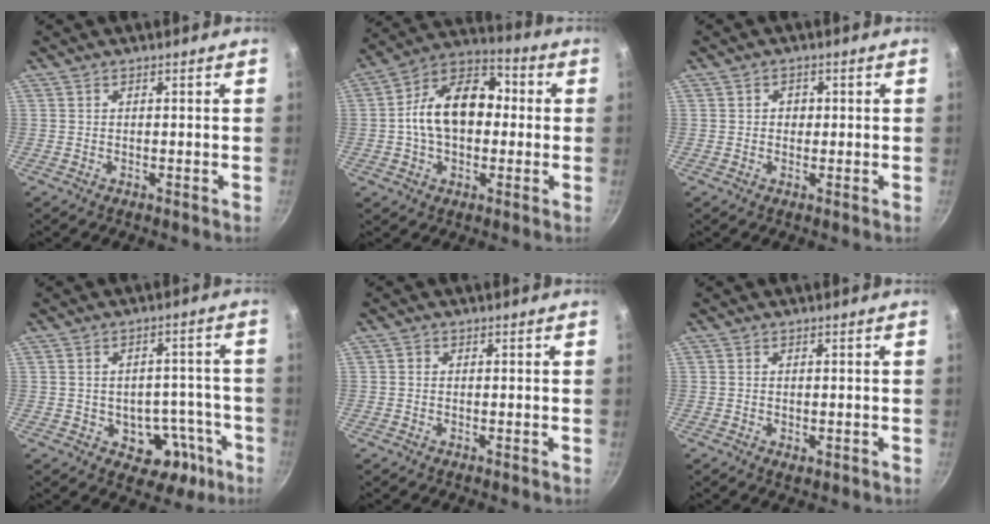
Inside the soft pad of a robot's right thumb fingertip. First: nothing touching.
{"total": 16.7, "force": [0.3, 11.3, 12.2], "torque": [-0.166, 0.041, -0.015]}
{"total": 1.9, "force": [0.1, 1.7, 0.8], "torque": [-0.003, 0.001, 0.000]}
{"total": 10.4, "force": [-4.3, 7.8, 5.4], "torque": [-0.014, 0.048, -0.040]}
{"total": 0.7, "force": [0.0, 0.6, 0.3], "torque": [-0.003, 0.003, -0.002]}
{"total": 1.2, "force": [-0.2, 0.7, 0.9], "torque": [-0.012, -0.003, -0.002]}